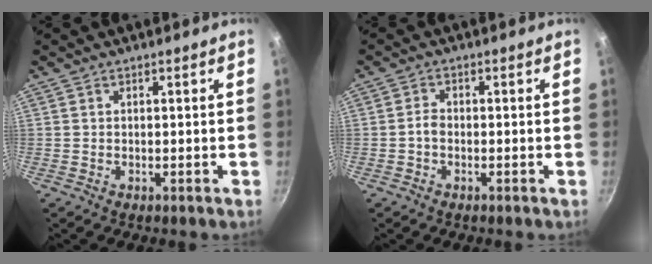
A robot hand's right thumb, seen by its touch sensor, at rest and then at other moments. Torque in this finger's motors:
{"motor_torque": [0.30, 0.61, 0.36, -0.23, -0.02]}